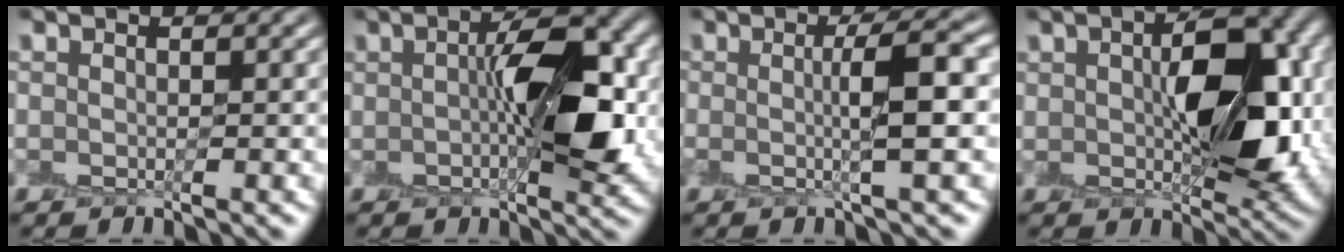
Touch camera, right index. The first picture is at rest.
{"total": 7.9, "force": [0.5, 2.9, 7.4], "torque": [-0.107, 0.009, 0.005]}
{"total": 4.4, "force": [0.2, 0.7, 4.3], "torque": [-0.066, 0.007, 0.001]}
{"total": 9.3, "force": [0.8, 4.9, 7.8], "torque": [-0.123, 0.008, 0.020]}